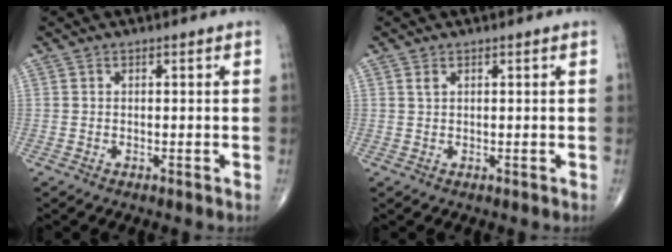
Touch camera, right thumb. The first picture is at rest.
{"total": 0.8, "force": [0.5, 0.4, 0.5], "torque": [-0.009, 0.003, 0.011]}